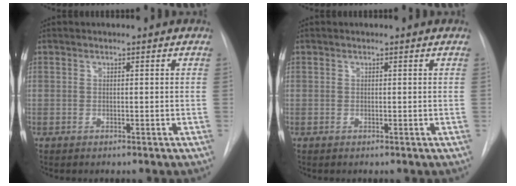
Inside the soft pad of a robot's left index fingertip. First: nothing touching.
{"total": 1.1, "force": [-1.1, -0.1, -0.2], "torque": [0.003, -0.005, -0.016]}